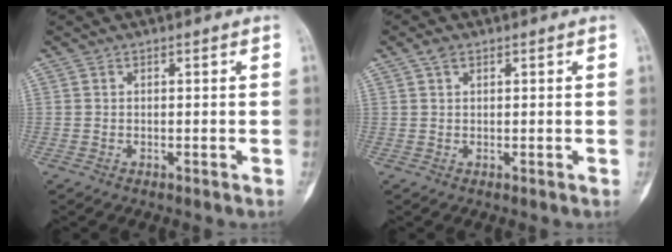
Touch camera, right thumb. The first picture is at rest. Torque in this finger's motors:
{"motor_torque": [-0.07, 0.07, 0.03, -0.03, 0.03]}